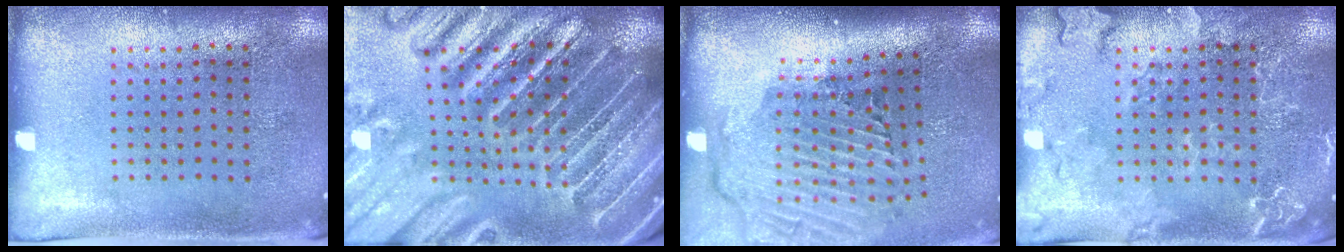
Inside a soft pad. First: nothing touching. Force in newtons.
{"total": 4.6, "press": 4.2, "slide": 1.8}
{"total": 3.0, "press": 2.1, "slide": 2.1}
{"total": 3.2, "press": 3.2, "slide": 0.5}